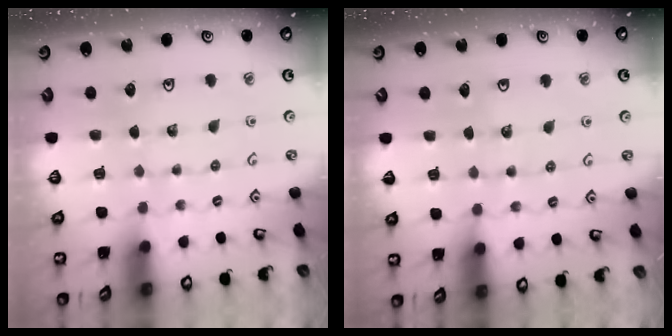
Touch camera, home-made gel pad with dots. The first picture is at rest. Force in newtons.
{"total": 2.8, "press": 2.8, "slide": 0.3}